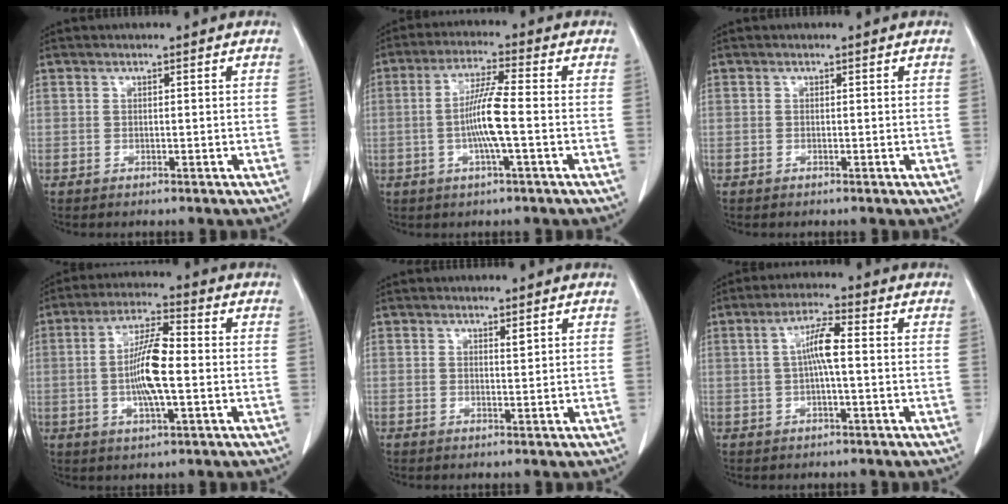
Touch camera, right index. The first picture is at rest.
{"total": 7.6, "force": [-1.1, 0.0, 7.5], "torque": [-0.146, 0.001, -0.022]}
{"total": 0.0}
{"total": 9.4, "force": [-0.7, 1.7, 9.2], "torque": [-0.174, 0.004, -0.016]}
{"total": 0.8, "force": [0.6, 0.1, 0.5], "torque": [-0.009, -0.003, 0.012]}
{"total": 5.0, "force": [0.2, 0.4, 5.0], "torque": [-0.096, 0.010, 0.002]}